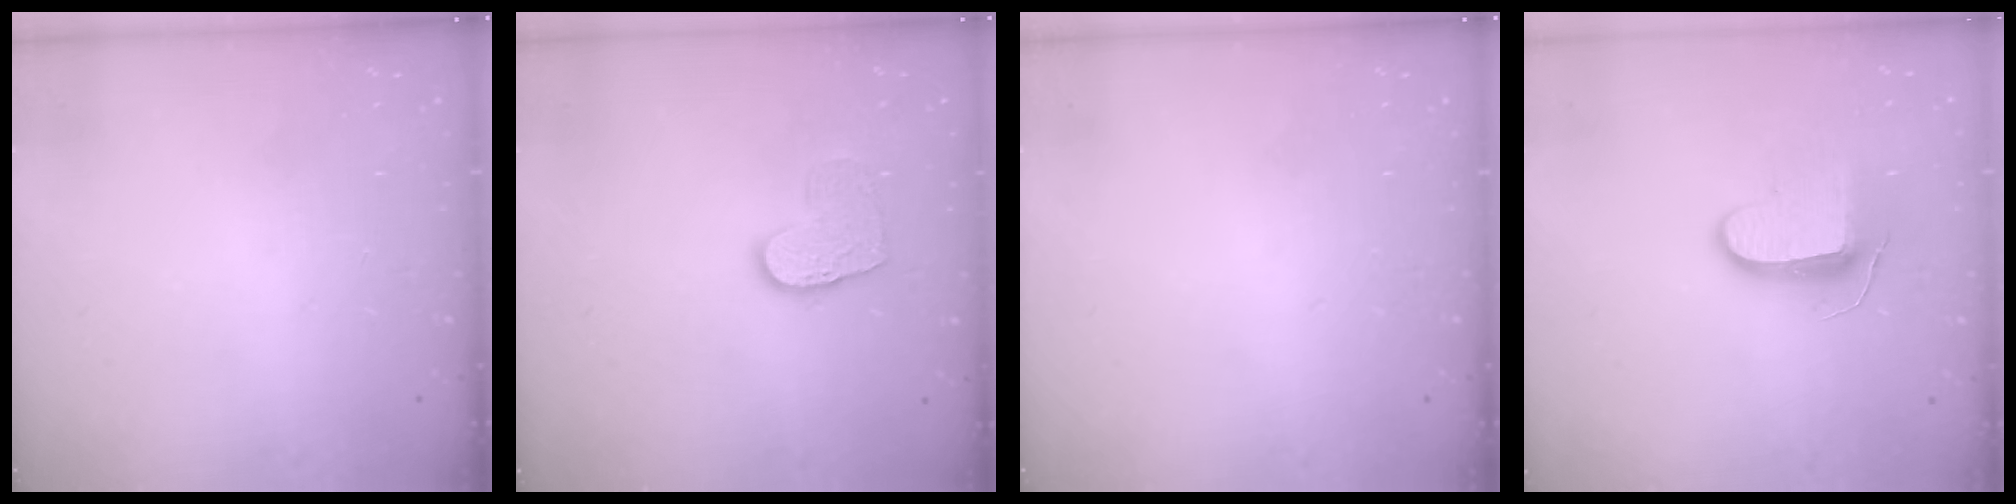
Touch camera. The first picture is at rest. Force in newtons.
{"total": 9.1, "press": 9.1, "slide": 0.2}
{"total": 0.0}
{"total": 10.5, "press": 10.4, "slide": 1.2}